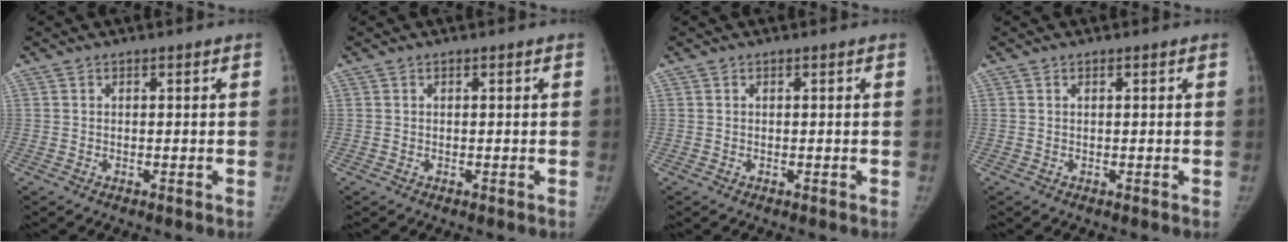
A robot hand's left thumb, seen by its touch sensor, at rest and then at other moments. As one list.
[{"total": 0.0}, {"total": 0.0}, {"total": 0.0}]